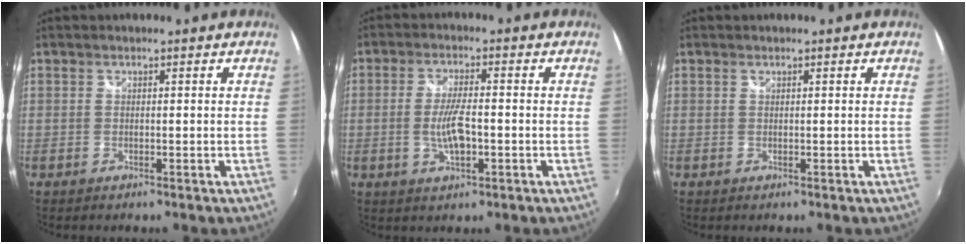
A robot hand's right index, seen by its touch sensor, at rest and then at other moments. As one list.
[{"total": 6.0, "force": [-1.3, 1.7, 5.6], "torque": [-0.111, -0.003, -0.023]}, {"total": 0.0}]